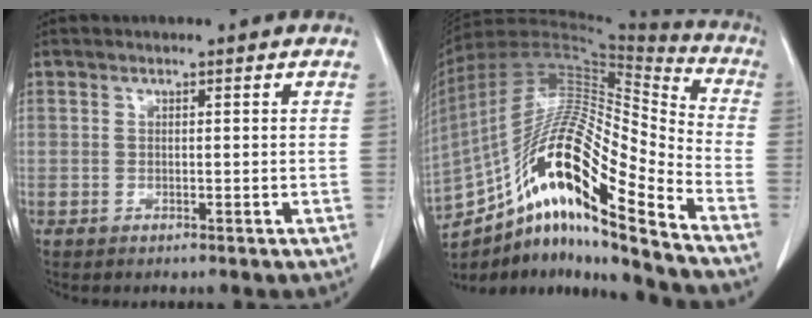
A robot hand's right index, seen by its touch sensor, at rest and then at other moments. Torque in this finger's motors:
{"motor_torque": [1.70, -0.44, 0.46, 0.21]}